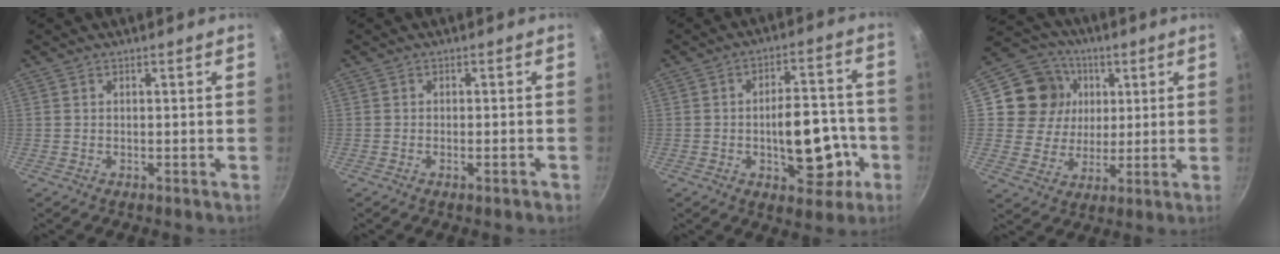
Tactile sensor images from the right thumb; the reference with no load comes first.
{"total": 1.7, "force": [-0.9, 0.4, 1.4], "torque": [-0.022, 0.007, -0.017]}
{"total": 14.0, "force": [-3.8, 7.4, 11.2], "torque": [-0.111, 0.037, -0.044]}
{"total": 13.5, "force": [3.4, 12.2, 4.6], "torque": [-0.057, 0.001, 0.054]}